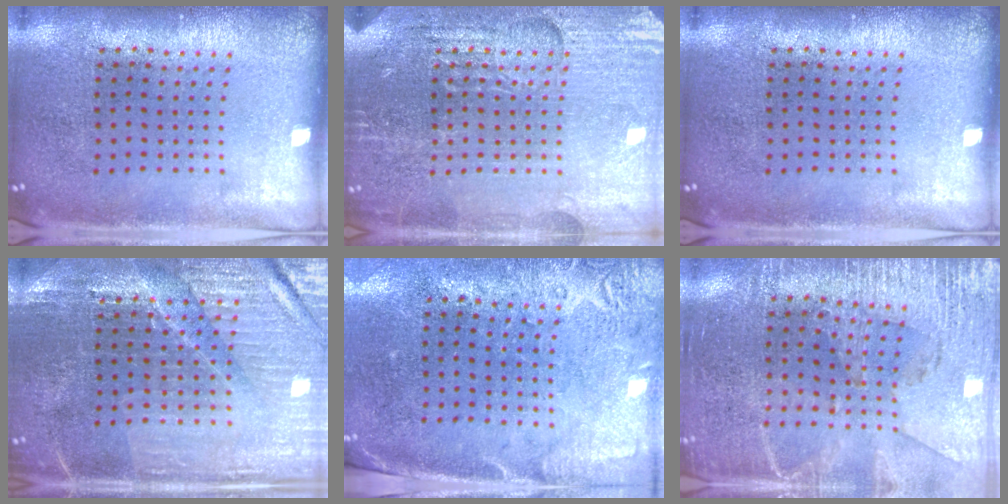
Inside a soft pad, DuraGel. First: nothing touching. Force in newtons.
{"total": 4.2, "press": 4.0, "slide": 1.2}
{"total": 0.0}
{"total": 3.2, "press": 3.1, "slide": 0.5}
{"total": 2.8, "press": 2.3, "slide": 1.5}
{"total": 3.1, "press": 2.9, "slide": 1.2}